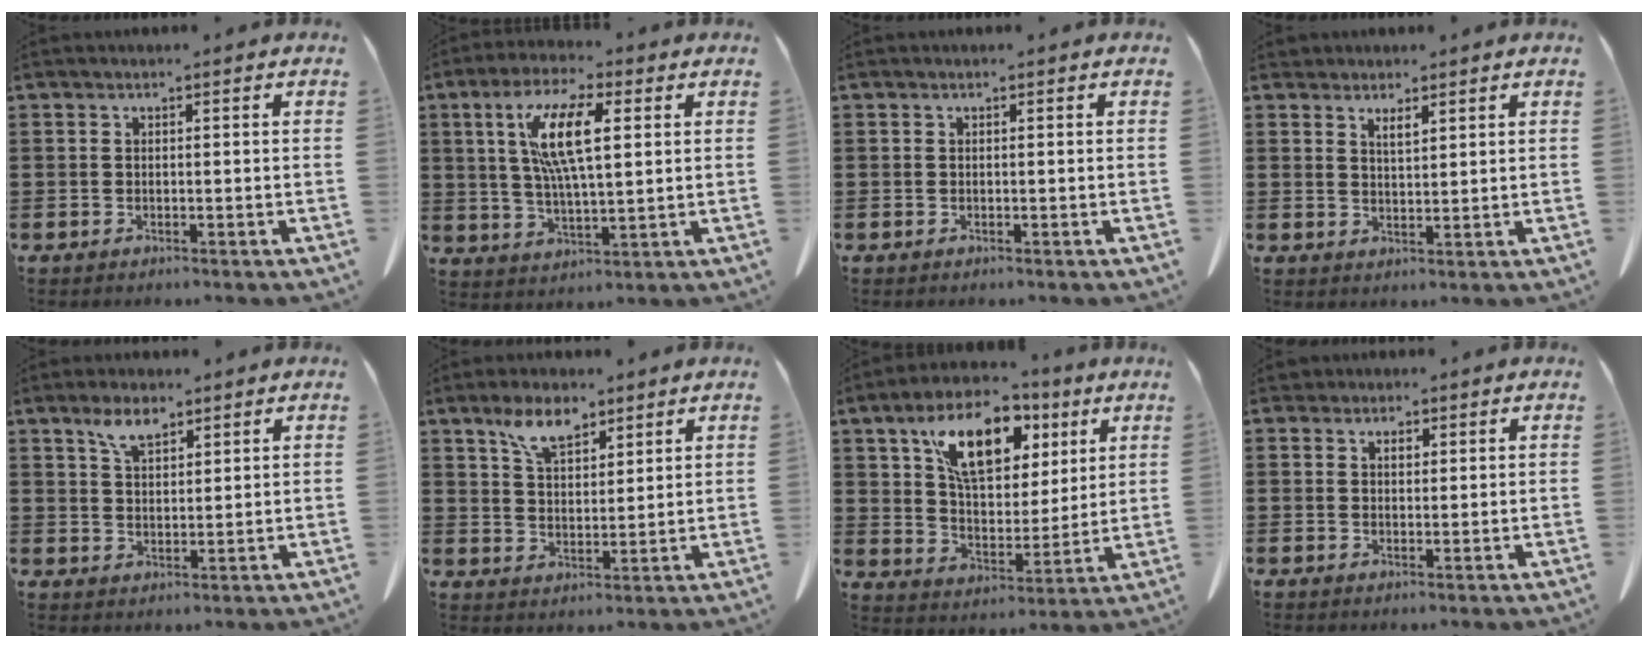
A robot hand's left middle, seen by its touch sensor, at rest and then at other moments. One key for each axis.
{"total": 10.9, "fx": 3.8, "fy": 3.4, "fz": 9.6, "tx": -0.200, "ty": 0.010, "tz": 0.064}
{"total": 0.0}
{"total": 2.3, "fx": 1.9, "fy": 0.6, "fz": 1.1, "tx": -0.025, "ty": 0.001, "tz": 0.036}
{"total": 4.4, "fx": 3.0, "fy": 2.0, "fz": 2.5, "tx": -0.058, "ty": 0.006, "tz": 0.055}
{"total": 6.5, "fx": 4.6, "fy": 3.1, "fz": 3.4, "tx": -0.073, "ty": 0.001, "tz": 0.084}
{"total": 13.1, "fx": 6.5, "fy": 7.0, "fz": 8.9, "tx": -0.163, "ty": 0.001, "tz": 0.116}
{"total": 2.1, "fx": 1.4, "fy": 1.3, "fz": 0.8, "tx": -0.011, "ty": 0.002, "tz": 0.026}